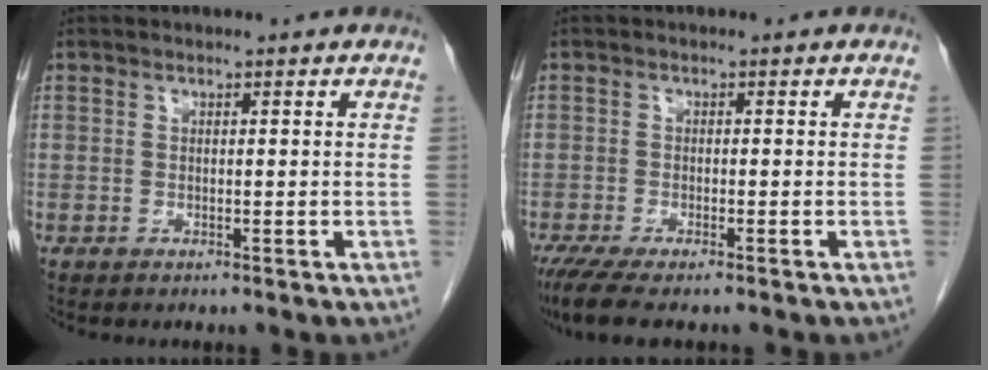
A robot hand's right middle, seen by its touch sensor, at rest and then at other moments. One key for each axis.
{"total": 6.7, "fx": -5.1, "fy": 1.3, "fz": 4.1, "tx": -0.066, "ty": -0.016, "tz": -0.086}